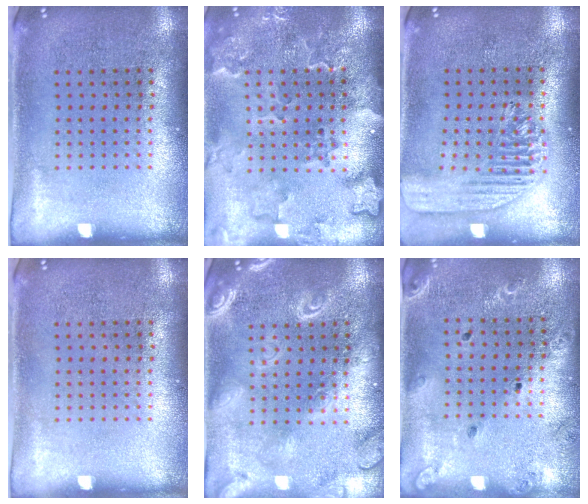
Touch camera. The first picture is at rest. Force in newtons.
{"total": 2.7, "press": 2.4, "slide": 1.2}
{"total": 1.7, "press": 1.5, "slide": 0.7}
{"total": 0.0}
{"total": 2.6, "press": 2.5, "slide": 0.3}
{"total": 1.4, "press": 1.4, "slide": 0.1}